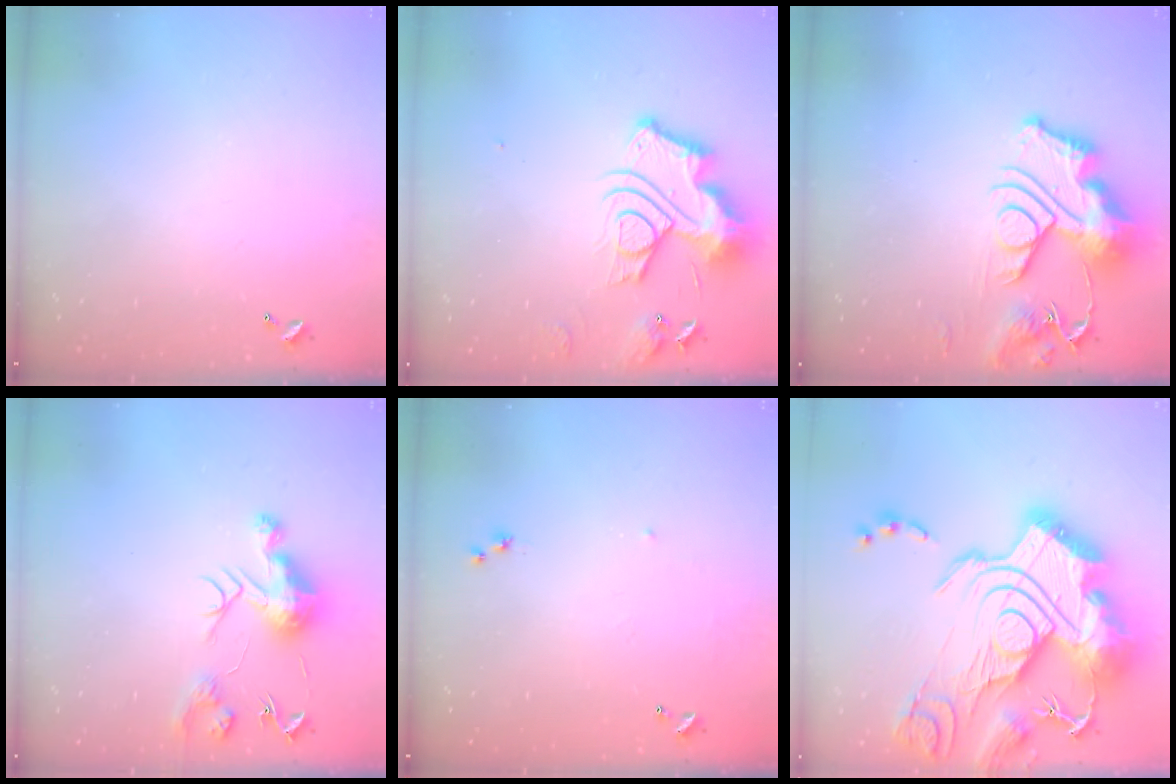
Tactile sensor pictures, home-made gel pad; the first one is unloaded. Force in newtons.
{"total": 15.5, "press": 15.4, "slide": 1.4}
{"total": 15.3, "press": 15.2, "slide": 1.6}
{"total": 10.0, "press": 10.0, "slide": 0.3}
{"total": 5.7, "press": 5.6, "slide": 0.8}
{"total": 5.0, "press": 4.1, "slide": 2.9}